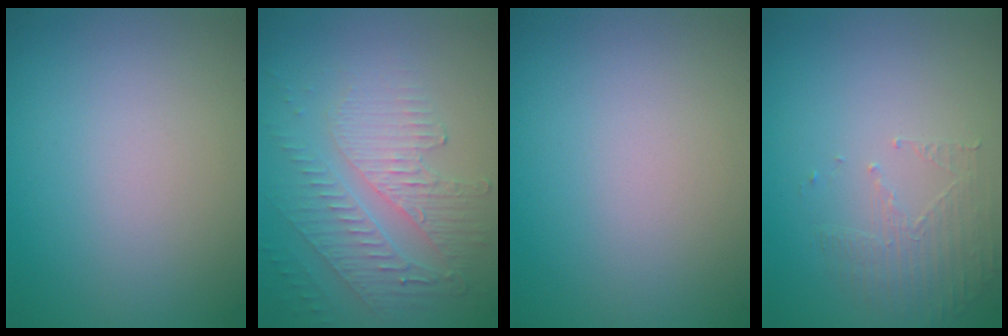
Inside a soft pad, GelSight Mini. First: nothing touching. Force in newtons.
{"total": 5.6, "press": 3.6, "slide": 4.3}
{"total": 0.0}
{"total": 1.7, "press": 0.9, "slide": 1.4}